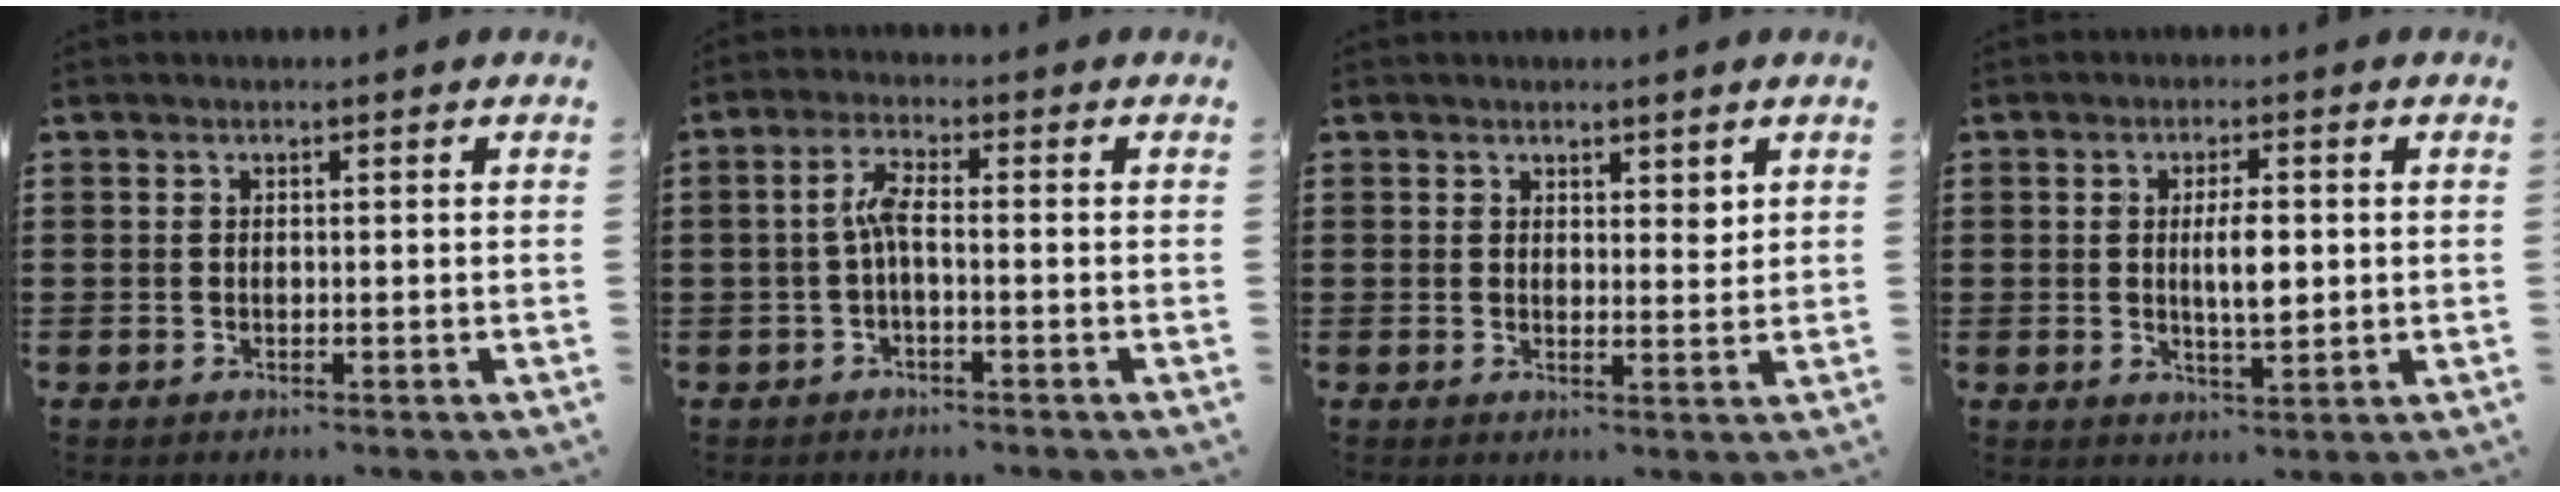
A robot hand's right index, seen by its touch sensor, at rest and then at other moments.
{"total": 3.7, "force": [-0.6, 0.9, 3.6], "torque": [-0.075, 0.002, -0.014]}
{"total": 2.3, "force": [1.9, 1.1, 0.5], "torque": [-0.007, 0.002, 0.036]}
{"total": 5.1, "force": [0.3, 1.5, 4.9], "torque": [-0.083, -0.001, 0.002]}